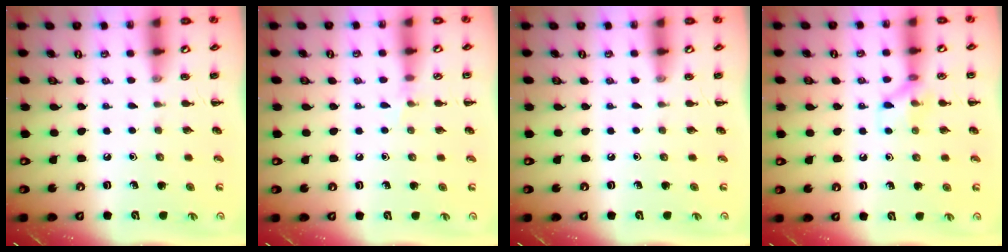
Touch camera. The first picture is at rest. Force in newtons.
{"total": 4.3, "press": 4.1, "slide": 1.2}
{"total": 0.0}
{"total": 6.8, "press": 6.7, "slide": 0.7}